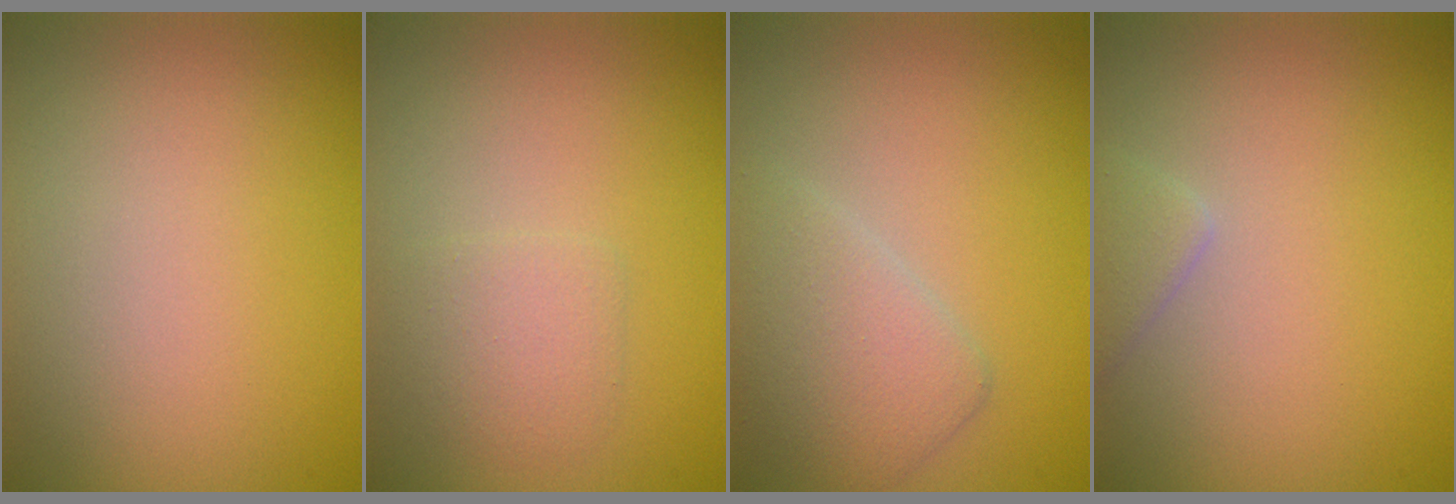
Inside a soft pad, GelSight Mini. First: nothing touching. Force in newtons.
{"total": 1.9, "press": 1.9, "slide": 0.1}
{"total": 3.2, "press": 3.2, "slide": 0.3}
{"total": 1.5, "press": 1.5, "slide": 0.1}